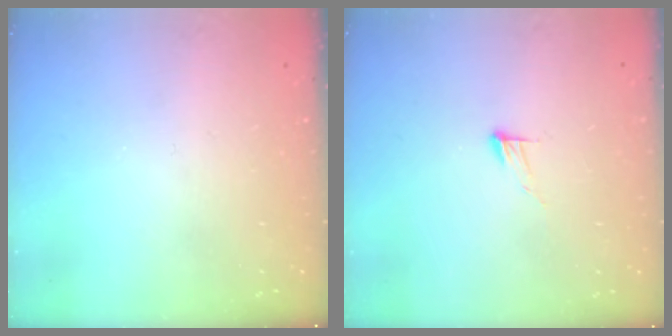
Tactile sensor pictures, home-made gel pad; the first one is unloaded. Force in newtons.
{"total": 5.2, "press": 5.1, "slide": 0.4}